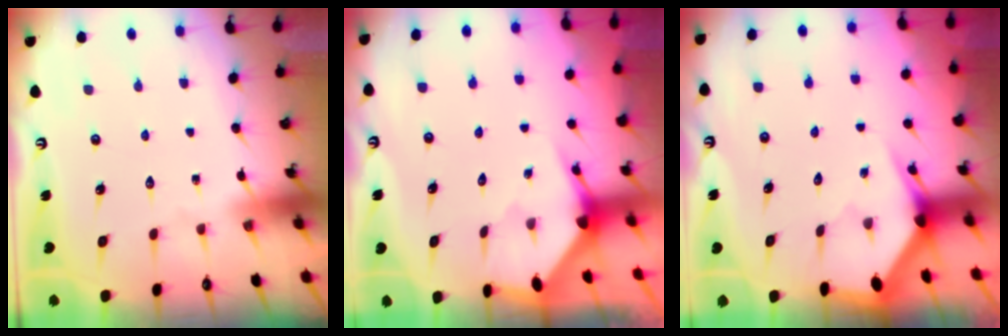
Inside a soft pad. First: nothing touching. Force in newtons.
{"total": 2.8, "press": 2.8, "slide": 0.3}
{"total": 3.0, "press": 3.0, "slide": 0.1}